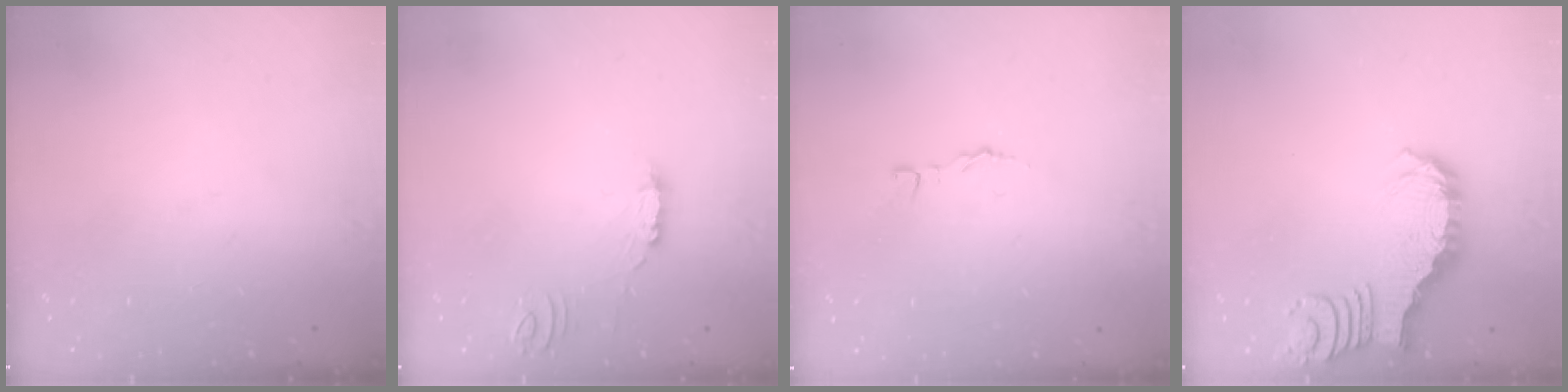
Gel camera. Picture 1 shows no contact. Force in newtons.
{"total": 4.9, "press": 4.8, "slide": 0.5}
{"total": 2.9, "press": 2.9, "slide": 0.3}
{"total": 2.9, "press": 2.8, "slide": 0.5}